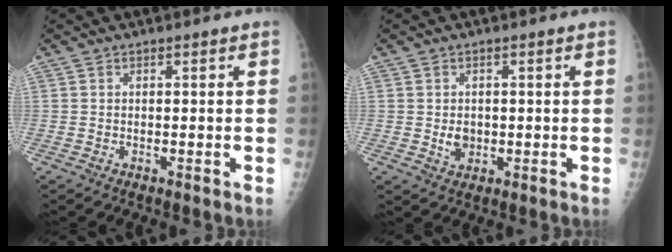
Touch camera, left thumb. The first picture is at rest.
{"total": 3.0, "force": [-0.3, 2.5, 1.6], "torque": [-0.015, 0.000, 0.002]}